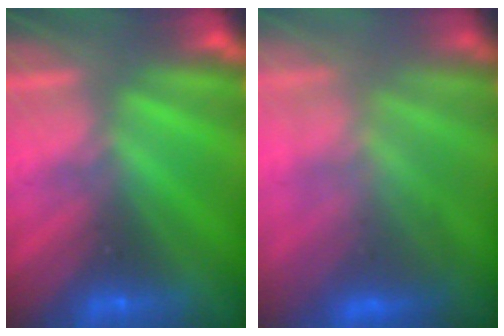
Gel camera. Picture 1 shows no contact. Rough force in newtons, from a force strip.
{"total": 3.8}